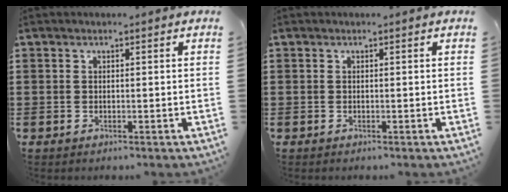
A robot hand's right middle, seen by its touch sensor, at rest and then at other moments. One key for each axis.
{"total": 0.0}